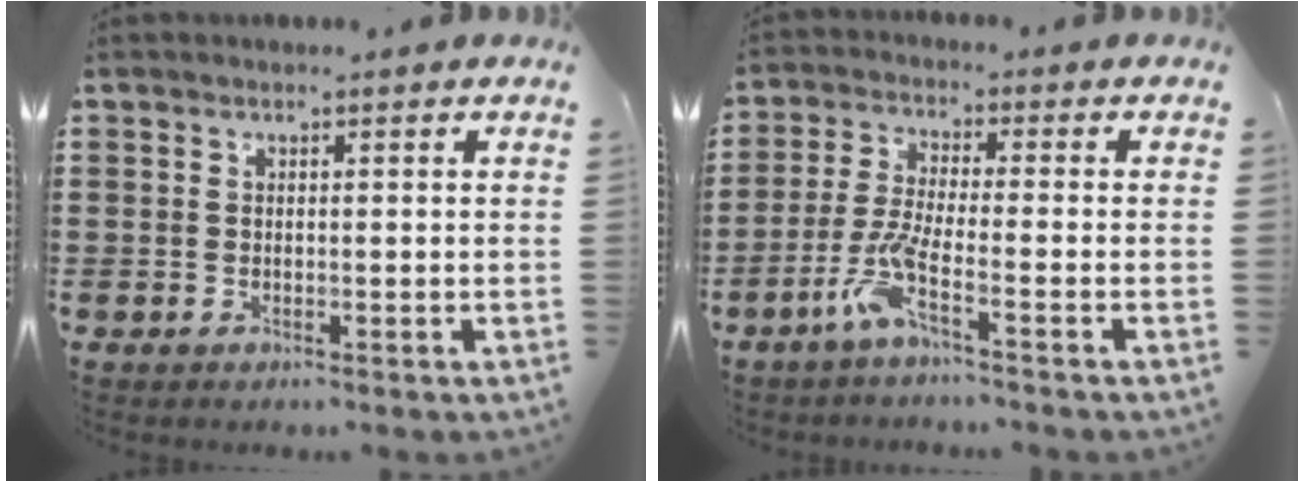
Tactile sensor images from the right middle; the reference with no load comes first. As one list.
[{"total": 5.6, "force": [-3.3, 0.4, 4.5], "torque": [-0.104, -0.008, -0.065]}]